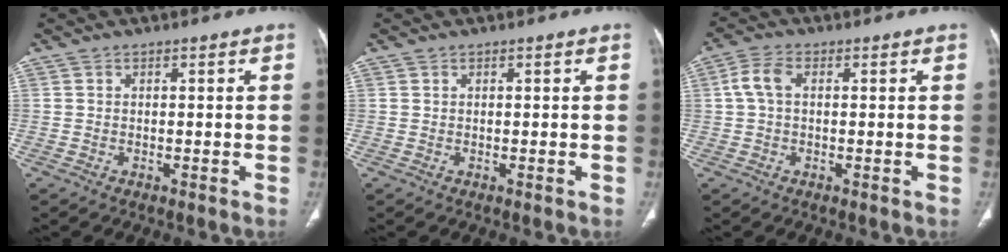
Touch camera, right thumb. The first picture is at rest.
{"total": 0.0}
{"total": 4.3, "force": [0.5, 2.6, 3.4], "torque": [-0.075, 0.013, 0.006]}